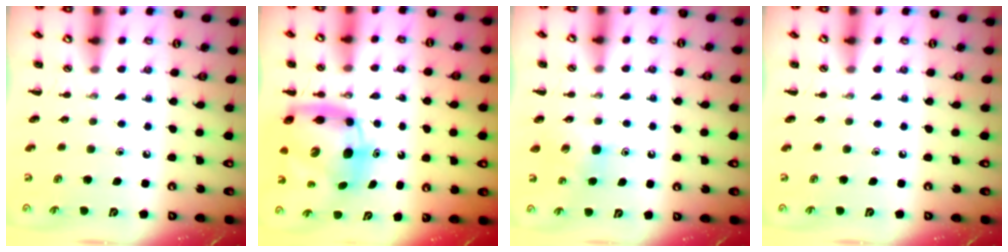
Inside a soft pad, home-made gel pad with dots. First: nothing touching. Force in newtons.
{"total": 9.1, "press": 8.8, "slide": 2.5}
{"total": 5.4, "press": 5.2, "slide": 1.4}
{"total": 0.0}